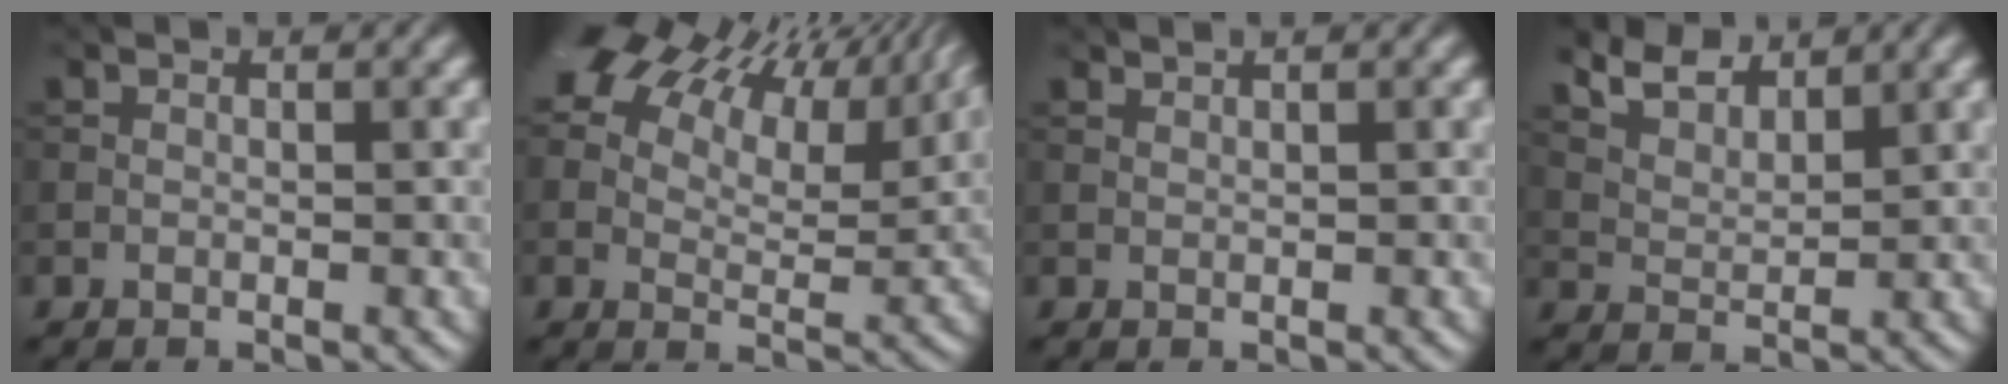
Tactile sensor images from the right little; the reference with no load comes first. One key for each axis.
{"total": 14.5, "fx": 9.4, "fy": 6.8, "fz": 8.7, "tx": -0.158, "ty": 0.028, "tz": 0.138}
{"total": 0.8, "fx": 0.7, "fy": 0.0, "fz": 0.2, "tx": -0.003, "ty": -0.001, "tz": 0.012}
{"total": 4.6, "fx": 3.9, "fy": 1.5, "fz": 1.8, "tx": -0.049, "ty": -0.006, "tz": 0.081}